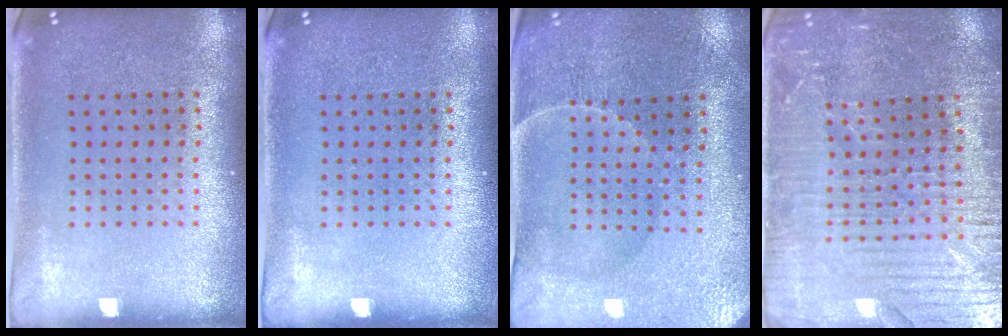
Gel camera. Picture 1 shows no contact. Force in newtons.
{"total": 0.0}
{"total": 0.9, "press": 0.8, "slide": 0.3}
{"total": 3.7, "press": 3.6, "slide": 0.8}